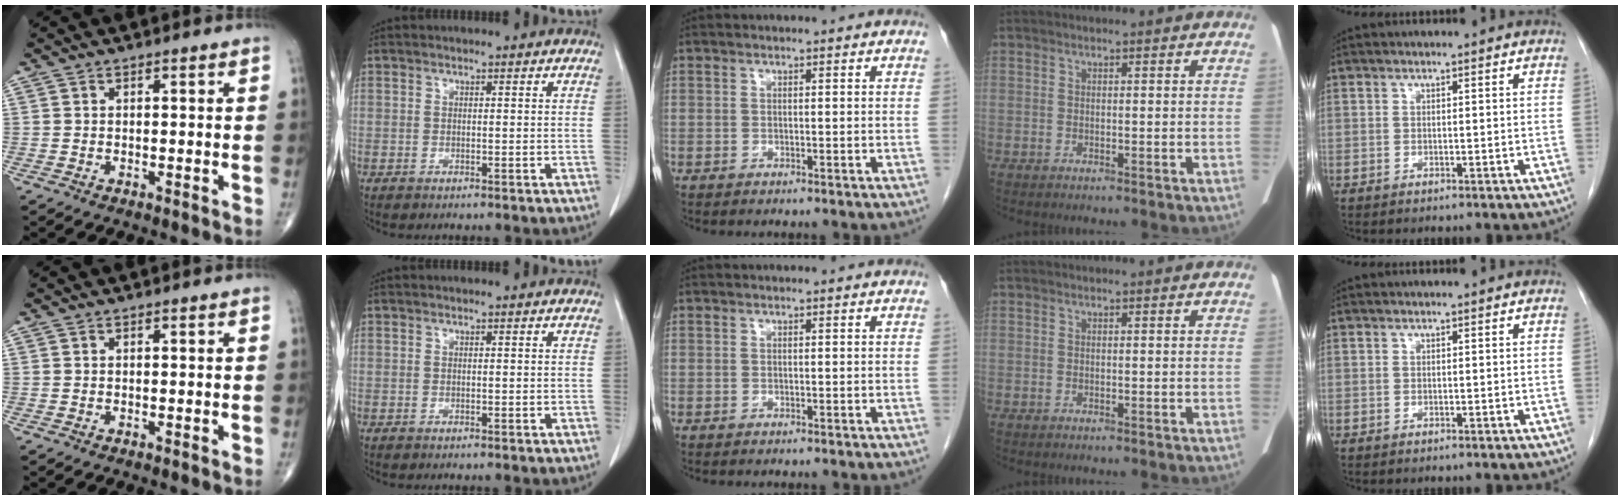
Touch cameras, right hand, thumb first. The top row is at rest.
{}